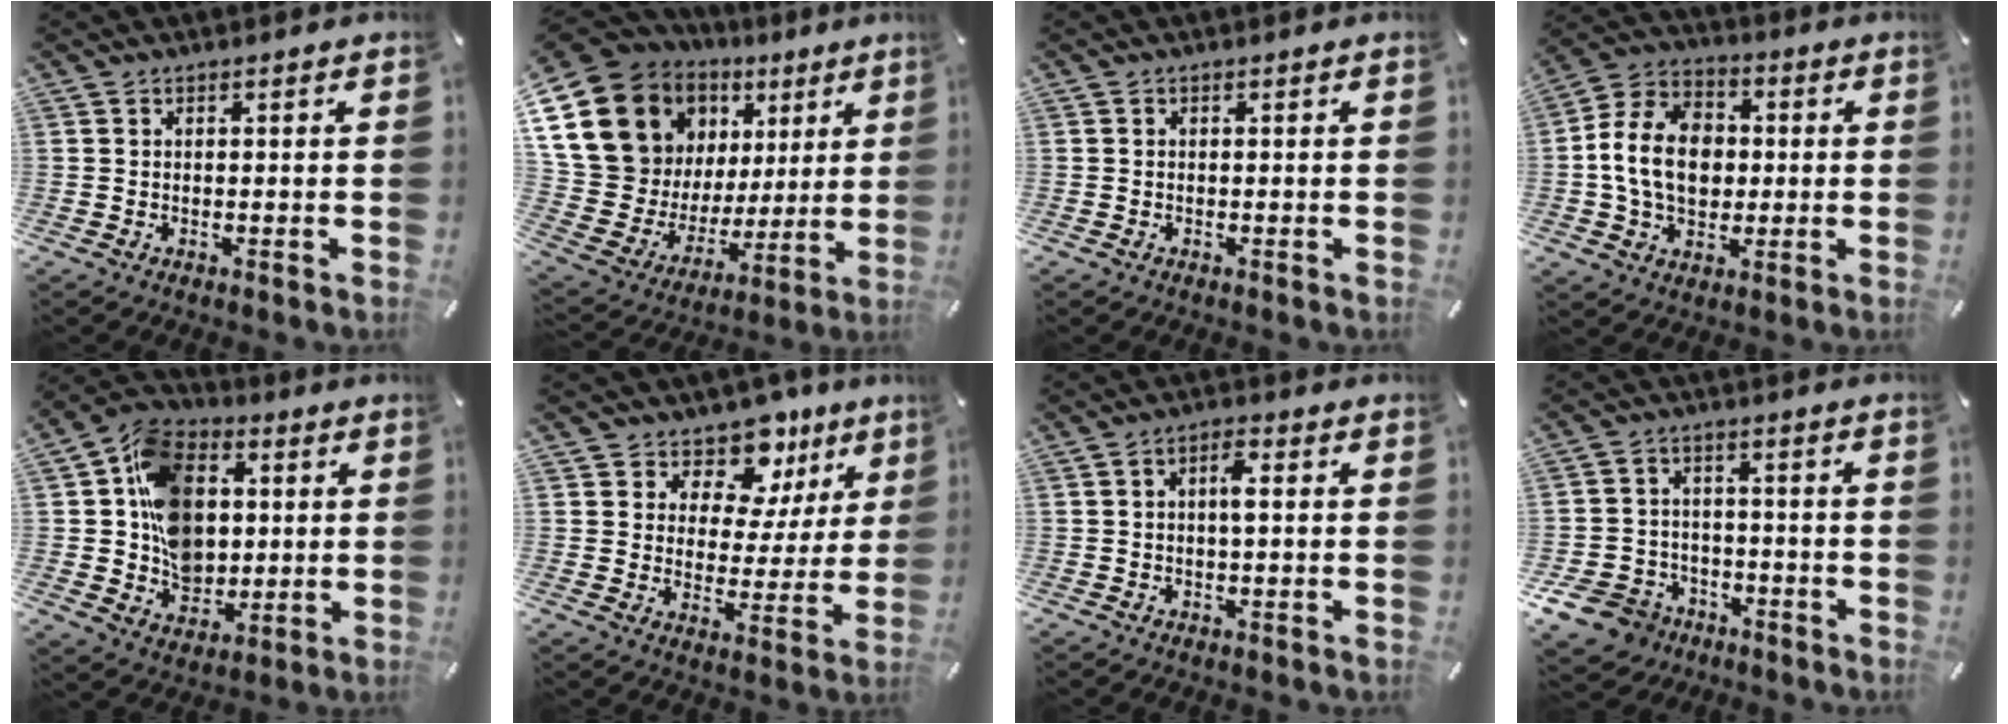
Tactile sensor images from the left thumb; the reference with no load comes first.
{"total": 18.3, "force": [8.4, 15.0, 6.3], "torque": [-0.103, -0.073, 0.183]}
{"total": 0.0}
{"total": 13.8, "force": [-0.3, 10.7, 8.6], "torque": [-0.188, 0.016, -0.007]}
{"total": 15.9, "force": [2.0, 13.1, 8.8], "torque": [-0.162, -0.002, 0.040]}
{"total": 10.6, "force": [7.7, 6.6, 3.1], "torque": [-0.050, -0.062, 0.139]}
{"total": 3.9, "force": [0.4, 1.7, 3.5], "torque": [-0.062, 0.006, 0.002]}
{"total": 9.5, "force": [-5.6, 7.2, 2.4], "torque": [-0.067, 0.044, -0.105]}